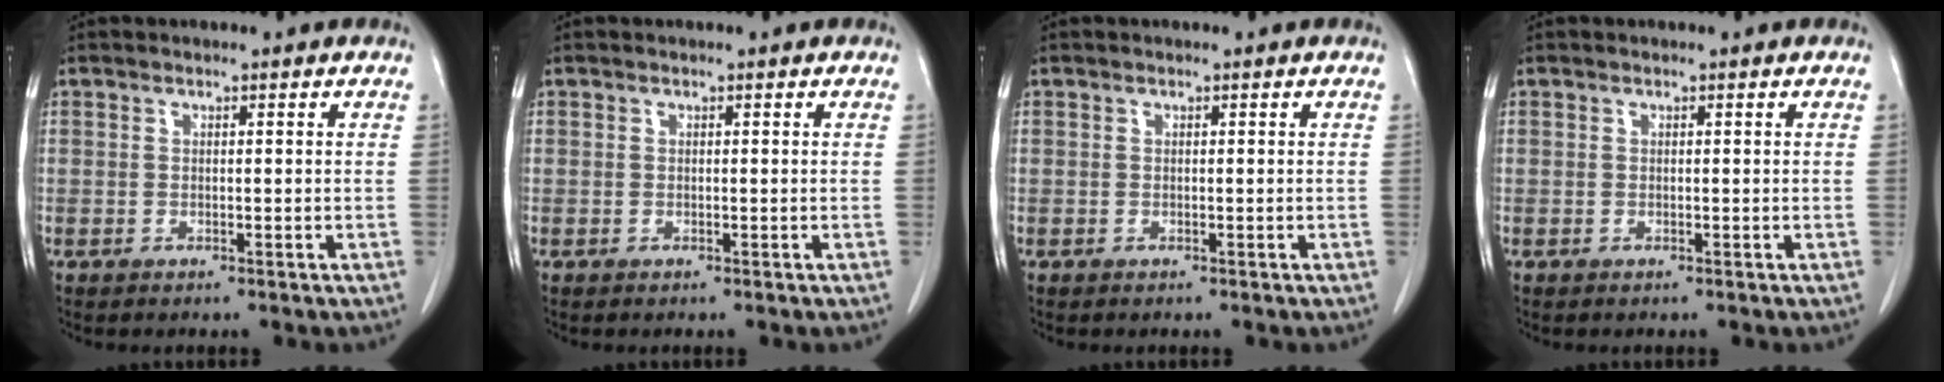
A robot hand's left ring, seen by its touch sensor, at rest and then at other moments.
{"total": 0.0}
{"total": 0.0}
{"total": 0.0}